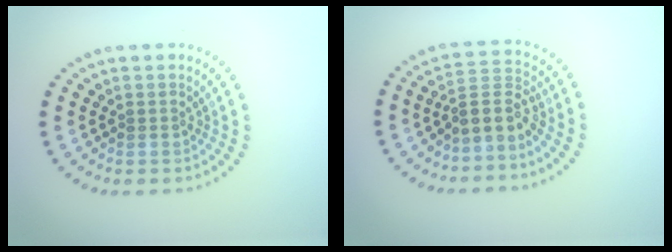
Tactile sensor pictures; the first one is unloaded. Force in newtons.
{"total": 2.9, "press": 2.1, "slide": 2.1}